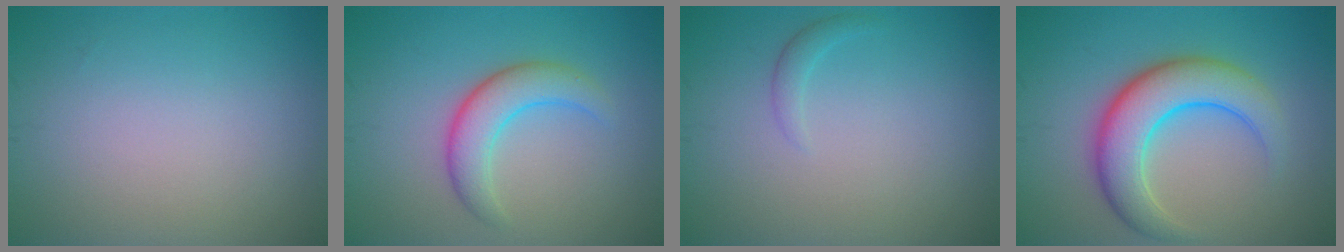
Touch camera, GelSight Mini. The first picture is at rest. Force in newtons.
{"total": 4.0, "press": 4.0, "slide": 0.2}
{"total": 1.0, "press": 1.0, "slide": 0.0}
{"total": 6.9, "press": 6.9, "slide": 0.2}